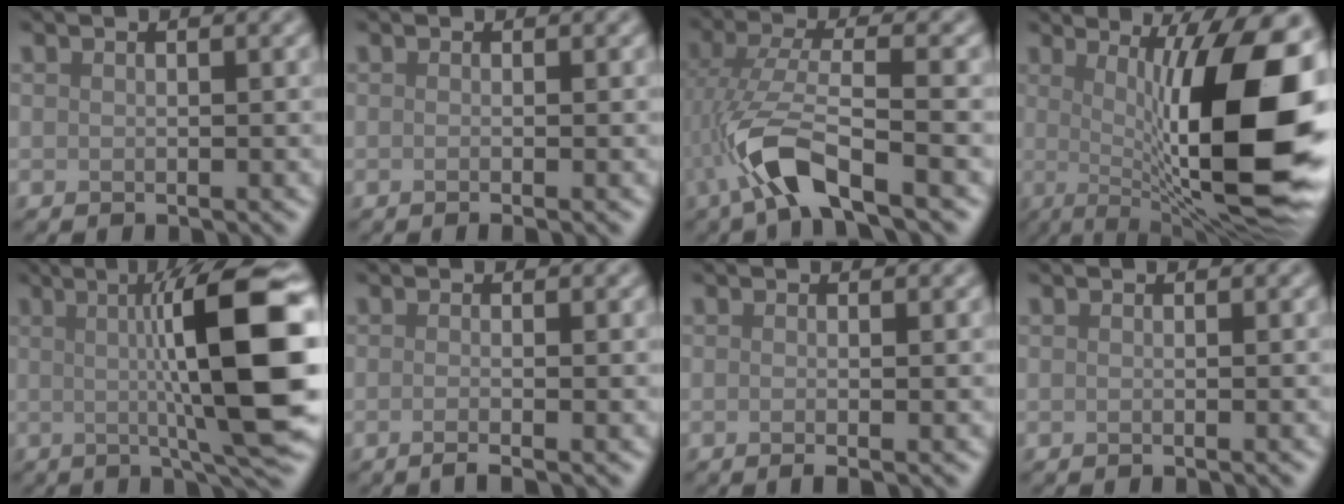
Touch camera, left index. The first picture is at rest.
{"total": 1.6, "force": [-0.2, 0.7, 1.4], "torque": [-0.009, -0.005, -0.012]}
{"total": 6.1, "force": [-2.5, 1.6, 5.3], "torque": [-0.114, 0.002, -0.057]}
{"total": 15.4, "force": [0.1, 4.0, 14.9], "torque": [-0.180, 0.005, -0.001]}
{"total": 12.4, "force": [1.1, 2.1, 12.2], "torque": [-0.151, 0.006, 0.014]}
{"total": 1.9, "force": [-0.6, 0.7, 1.7], "torque": [-0.016, -0.007, -0.019]}
{"total": 1.5, "force": [-0.3, 0.5, 1.4], "torque": [-0.016, -0.006, -0.009]}
{"total": 0.7, "force": [-0.1, 0.4, 0.6], "torque": [-0.002, -0.003, -0.008]}